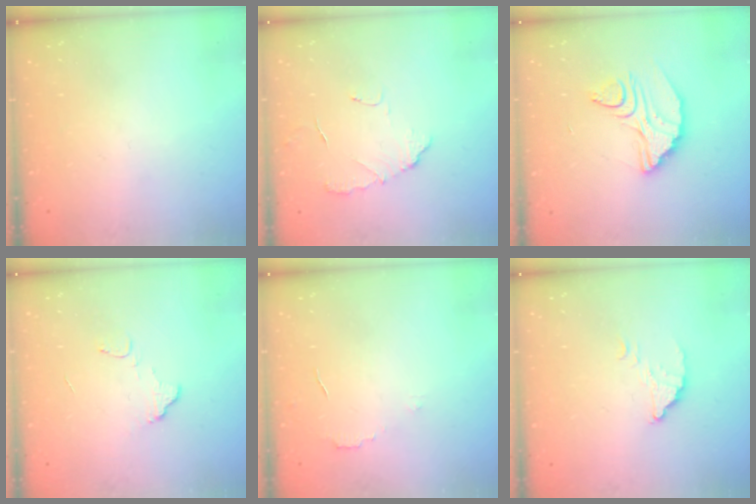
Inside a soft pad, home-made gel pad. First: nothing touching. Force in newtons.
{"total": 6.3, "press": 6.3, "slide": 0.4}
{"total": 10.8, "press": 10.8, "slide": 1.0}
{"total": 4.8, "press": 4.8, "slide": 0.3}
{"total": 2.9, "press": 2.9, "slide": 0.2}
{"total": 2.3, "press": 2.3, "slide": 0.0}